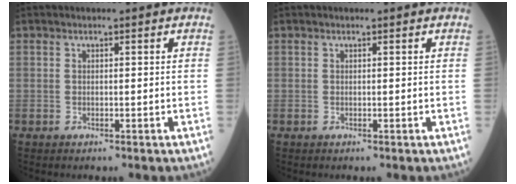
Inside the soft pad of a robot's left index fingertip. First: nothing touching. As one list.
[{"total": 0.0}]